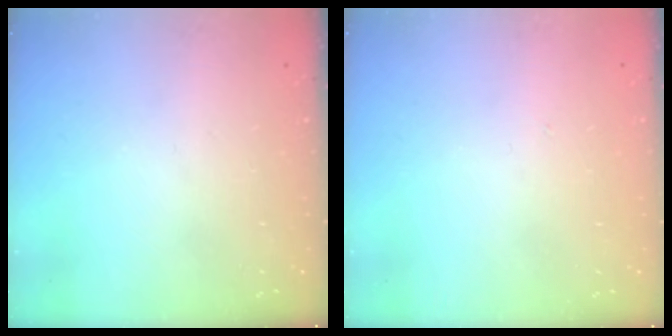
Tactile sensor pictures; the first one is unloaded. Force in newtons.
{"total": 1.6, "press": 1.6, "slide": 0.0}